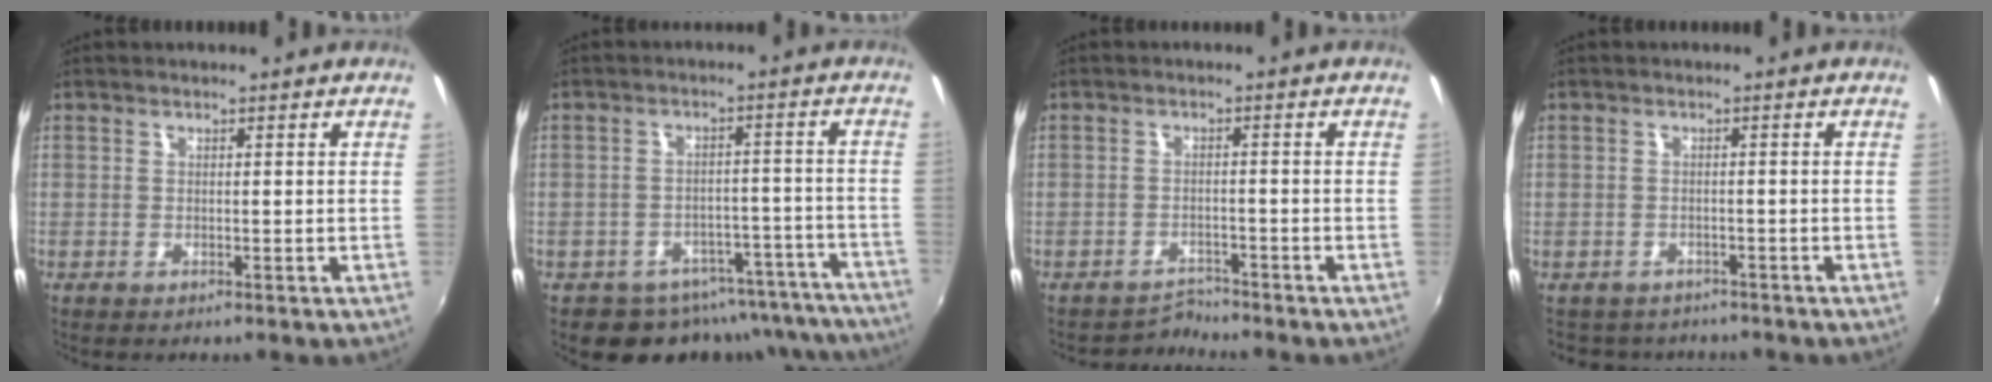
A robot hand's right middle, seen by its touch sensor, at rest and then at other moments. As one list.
[{"total": 15.7, "force": [-13.4, 7.5, 3.5], "torque": [-0.054, 0.039, -0.144]}, {"total": 2.8, "force": [-2.6, 0.3, -1.0], "torque": [0.011, 0.007, -0.045]}, {"total": 4.0, "force": [-2.8, 2.8, 0.0], "torque": [0.000, 0.014, -0.043]}]